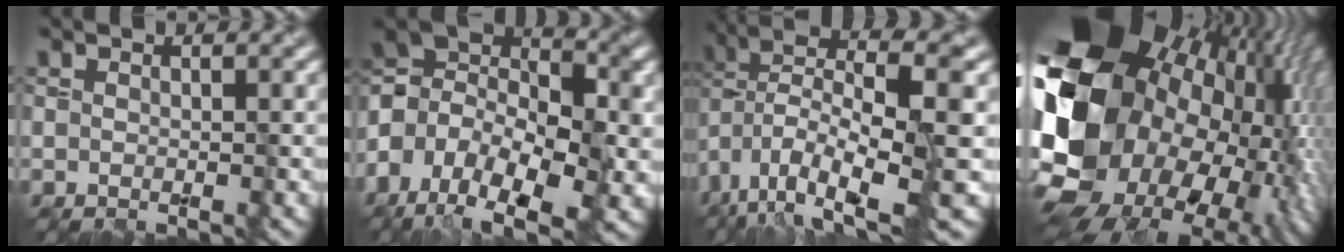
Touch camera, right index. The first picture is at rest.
{"total": 10.8, "force": [-2.4, 6.7, 8.1], "torque": [-0.166, 0.012, -0.056]}
{"total": 10.1, "force": [-2.9, 3.5, 9.0], "torque": [-0.163, 0.009, -0.053]}
{"total": 21.1, "force": [0.3, 16.1, 13.6], "torque": [-0.250, -0.023, 0.002]}